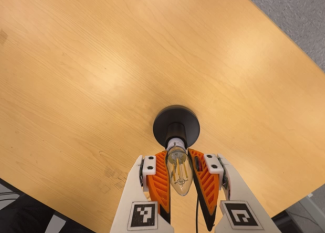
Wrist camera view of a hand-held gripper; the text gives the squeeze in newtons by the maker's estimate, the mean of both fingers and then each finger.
{"total": 19.1, "left": 18.3, "right": 19.9}